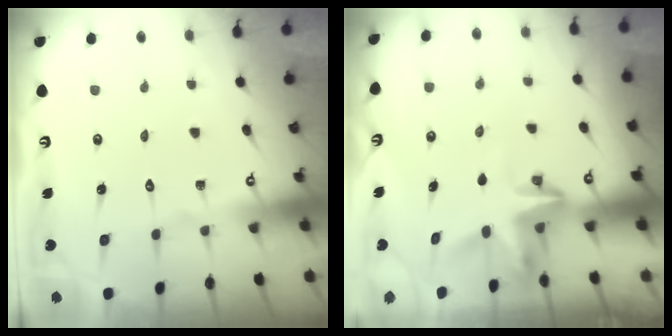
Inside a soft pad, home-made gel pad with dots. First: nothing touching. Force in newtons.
{"total": 3.8, "press": 3.8, "slide": 0.3}